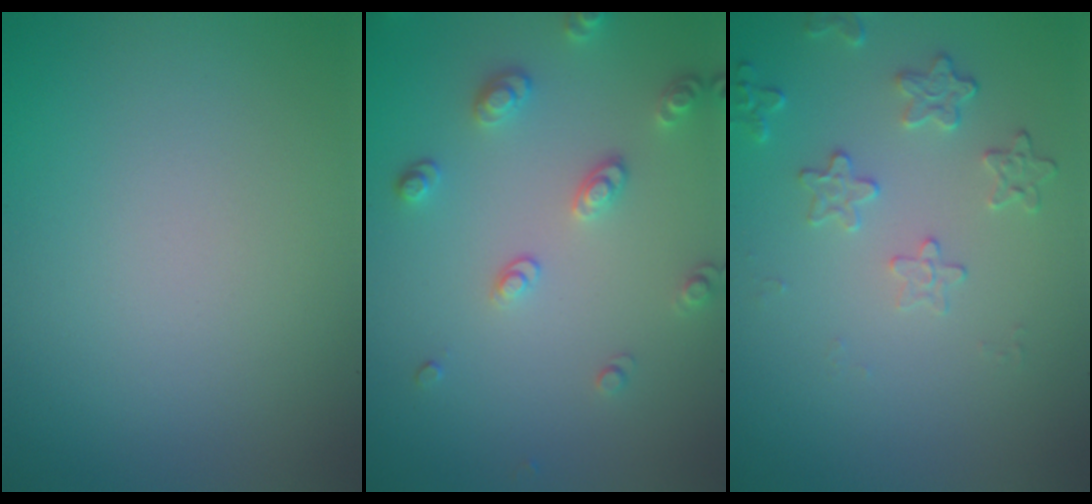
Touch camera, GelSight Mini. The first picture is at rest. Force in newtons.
{"total": 2.6, "press": 2.6, "slide": 0.6}
{"total": 2.2, "press": 1.6, "slide": 1.6}